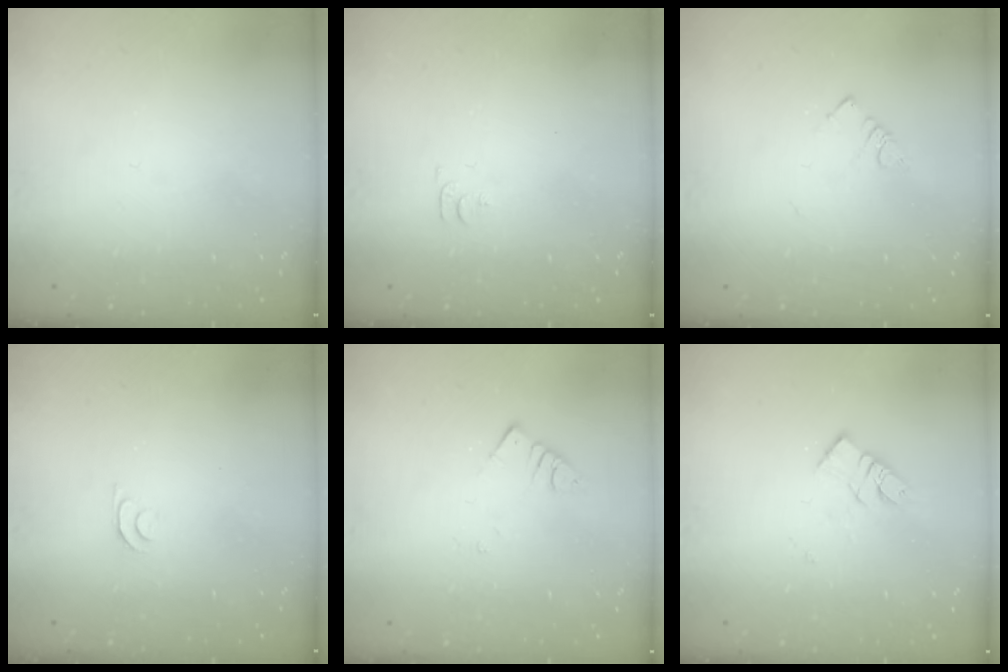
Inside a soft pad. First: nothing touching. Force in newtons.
{"total": 4.6, "press": 4.5, "slide": 0.7}
{"total": 2.7, "press": 2.7, "slide": 0.4}
{"total": 4.8, "press": 4.7, "slide": 0.6}
{"total": 2.5, "press": 2.5, "slide": 0.3}
{"total": 9.1, "press": 9.1, "slide": 0.4}